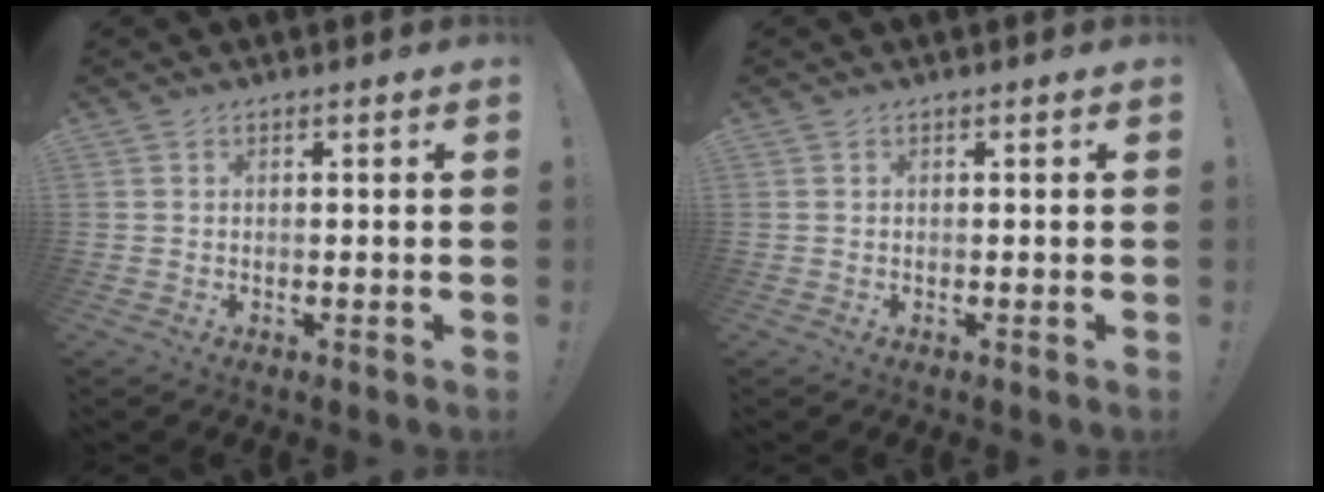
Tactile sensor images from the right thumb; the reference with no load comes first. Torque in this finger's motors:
{"motor_torque": [0.00, 0.00, 0.07, 0.07, 0.00]}